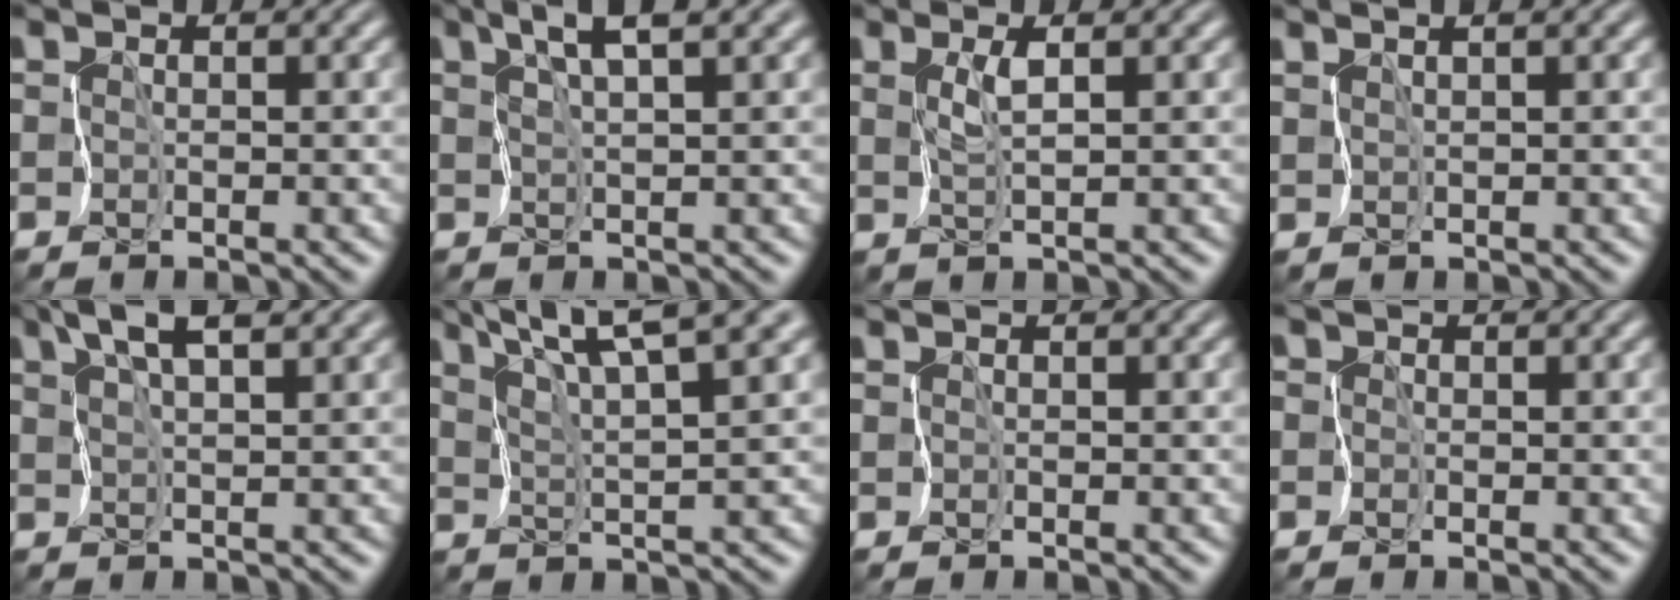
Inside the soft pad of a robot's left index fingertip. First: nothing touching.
{"total": 3.5, "force": [2.2, 0.1, 2.7], "torque": [-0.055, 0.005, 0.042]}
{"total": 1.2, "force": [0.6, -0.2, 1.0], "torque": [-0.024, -0.007, 0.016]}
{"total": 2.7, "force": [2.1, 0.5, 1.6], "torque": [-0.033, 0.013, 0.028]}
{"total": 3.9, "force": [2.6, 0.6, 2.8], "torque": [-0.060, 0.007, 0.049]}
{"total": 7.6, "force": [5.2, 1.5, 5.3], "torque": [-0.085, 0.020, 0.061]}
{"total": 0.0}
{"total": 1.2, "force": [0.1, 1.1, 0.2], "torque": [0.003, 0.004, -0.009]}